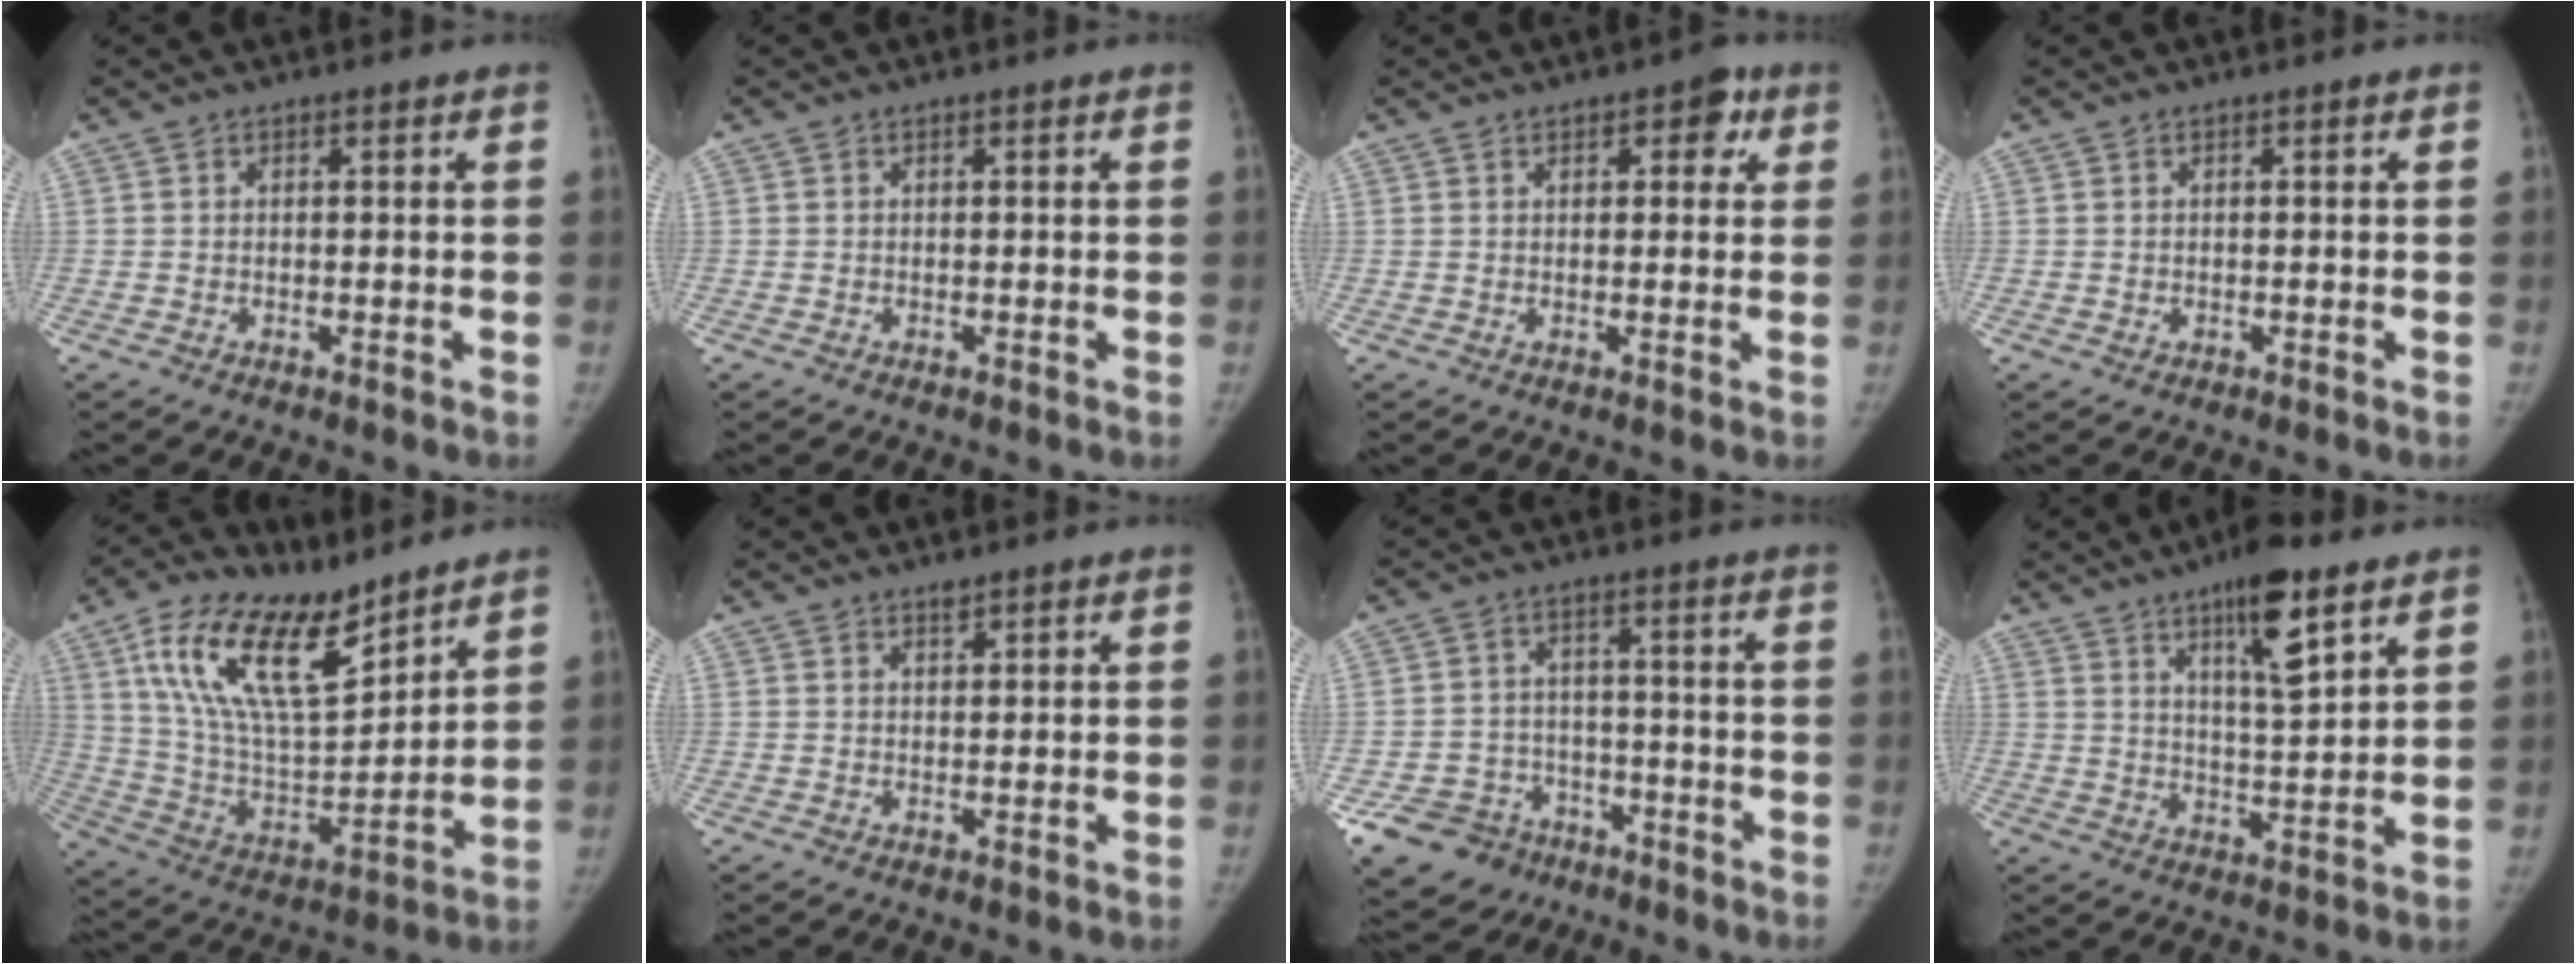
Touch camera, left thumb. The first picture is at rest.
{"total": 0.0}
{"total": 4.4, "force": [2.0, 2.5, 3.1], "torque": [-0.011, -0.002, 0.017]}
{"total": 0.6, "force": [-0.1, 0.5, 0.3], "torque": [-0.006, 0.000, 0.000]}
{"total": 20.9, "force": [13.0, 8.7, 13.9], "torque": [-0.227, -0.058, 0.247]}
{"total": 1.4, "force": [1.2, 0.5, 0.7], "torque": [-0.005, -0.008, 0.019]}
{"total": 11.1, "force": [-7.0, 8.4, 2.0], "torque": [-0.034, 0.049, -0.104]}
{"total": 11.7, "force": [6.9, 2.8, 9.0], "torque": [-0.132, -0.038, 0.112]}